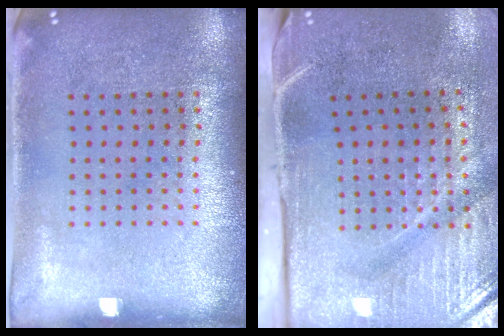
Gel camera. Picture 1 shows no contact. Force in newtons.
{"total": 5.0, "press": 4.1, "slide": 2.8}